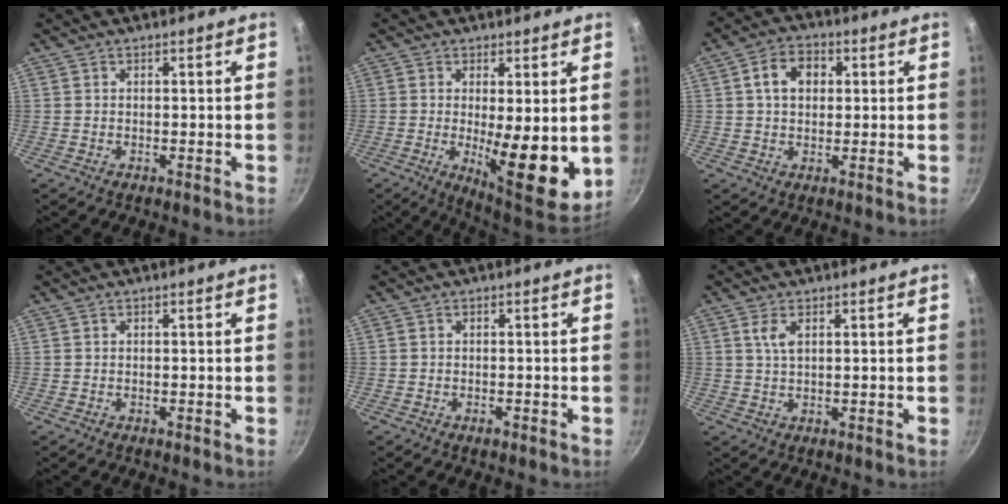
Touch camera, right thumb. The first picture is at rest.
{"total": 13.1, "force": [-0.6, 4.0, 12.5], "torque": [-0.153, -0.025, 0.003]}
{"total": 7.1, "force": [1.5, 5.3, 4.6], "torque": [-0.055, 0.010, 0.017]}
{"total": 0.0}
{"total": 1.0, "force": [-0.6, 0.6, 0.6], "torque": [-0.009, 0.005, -0.009]}
{"total": 2.9, "force": [1.1, 1.2, 2.4], "torque": [-0.047, -0.003, 0.024]}